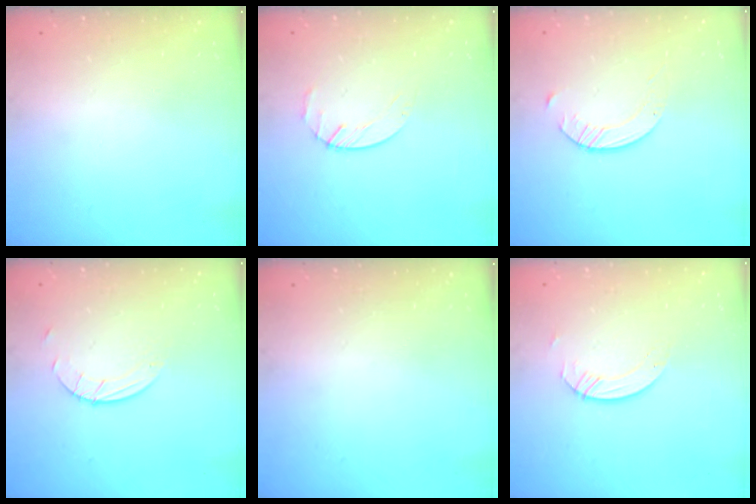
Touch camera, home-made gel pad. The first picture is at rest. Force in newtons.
{"total": 2.7, "press": 2.6, "slide": 0.3}
{"total": 2.6, "press": 2.6, "slide": 0.3}
{"total": 2.7, "press": 2.7, "slide": 0.3}
{"total": 0.0}
{"total": 3.2, "press": 3.1, "slide": 0.3}